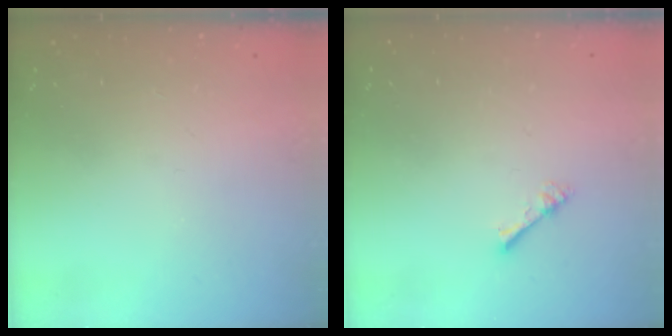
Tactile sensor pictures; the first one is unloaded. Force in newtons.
{"total": 2.4, "press": 2.4, "slide": 0.2}